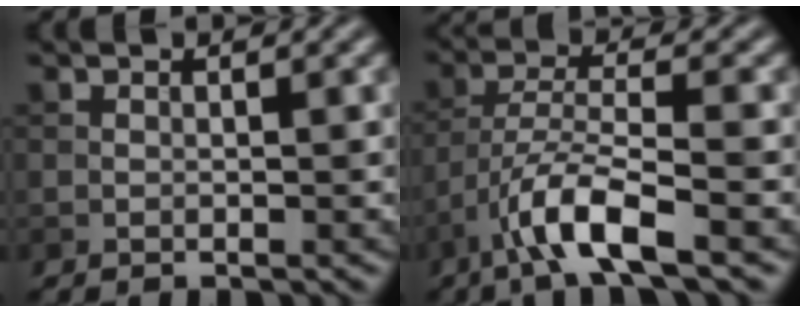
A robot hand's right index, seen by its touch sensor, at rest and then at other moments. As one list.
[{"total": 6.2, "force": [-3.7, 1.3, 4.8], "torque": [-0.091, 0.001, -0.077]}]